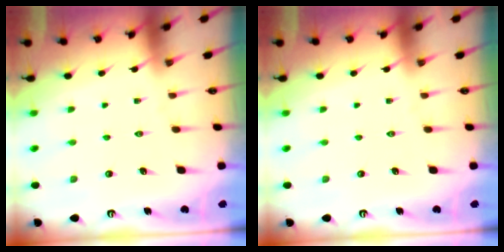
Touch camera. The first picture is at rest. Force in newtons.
{"total": 0.0}